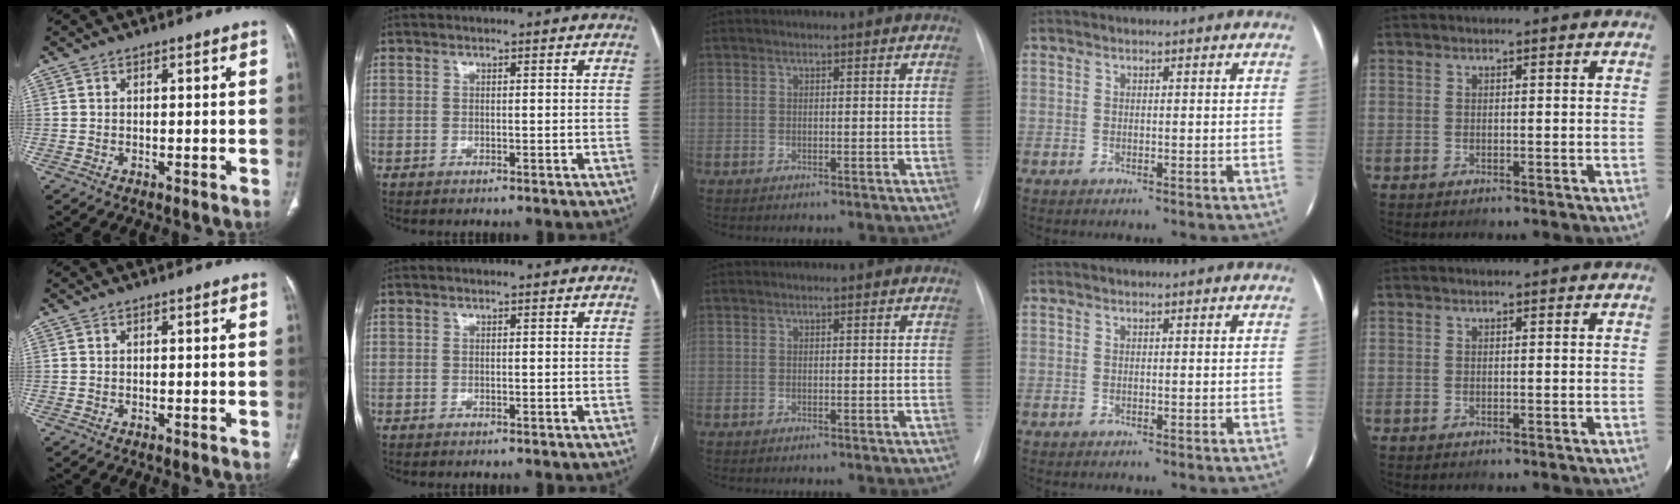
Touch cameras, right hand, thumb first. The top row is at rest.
{}